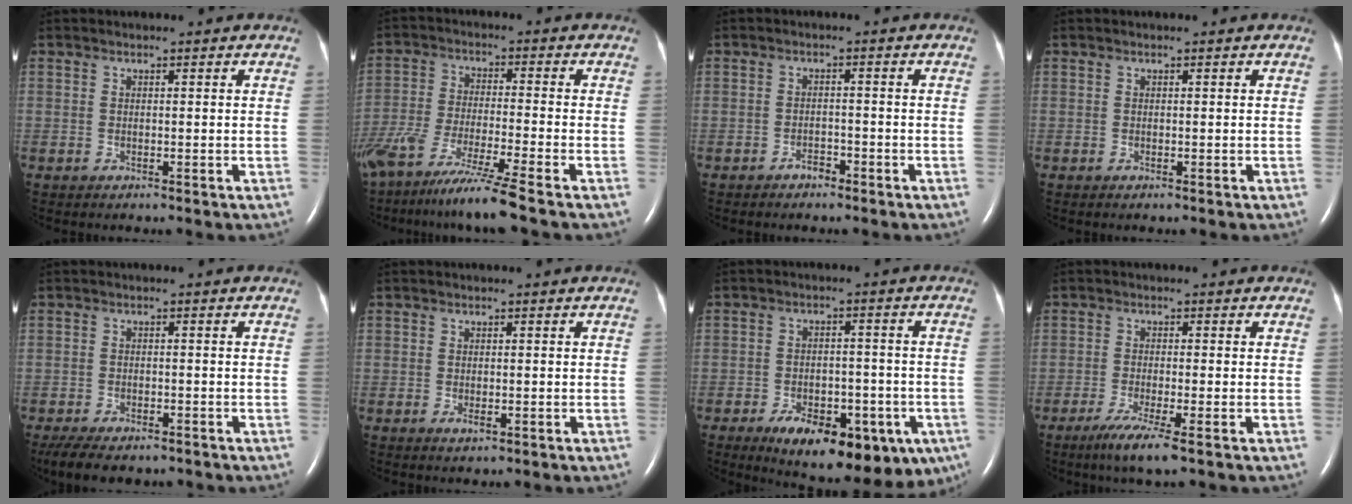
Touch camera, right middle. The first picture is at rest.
{"total": 13.1, "force": [-10.1, -1.1, 8.2], "torque": [-0.157, -0.050, -0.178]}
{"total": 1.7, "force": [-1.4, 0.8, 0.6], "torque": [-0.010, 0.003, -0.022]}
{"total": 0.0}
{"total": 8.5, "force": [-6.5, 3.3, 4.3], "torque": [-0.073, -0.011, -0.093]}
{"total": 1.1, "force": [-0.4, 0.5, 0.8], "torque": [-0.015, -0.002, -0.004]}
{"total": 17.0, "force": [-9.5, 7.8, 11.8], "torque": [-0.123, 0.005, -0.125]}
{"total": 5.0, "force": [-3.0, -0.1, 4.0], "torque": [-0.081, -0.018, -0.056]}